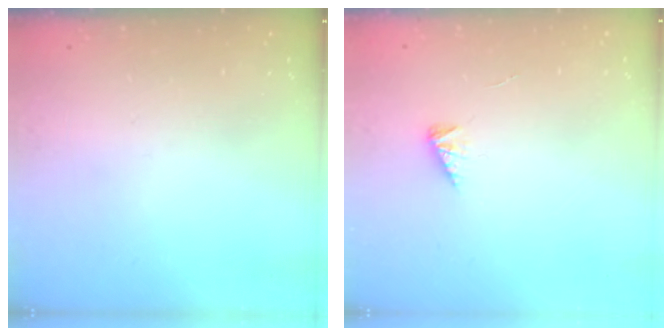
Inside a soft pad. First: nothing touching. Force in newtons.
{"total": 2.3, "press": 2.3, "slide": 0.4}